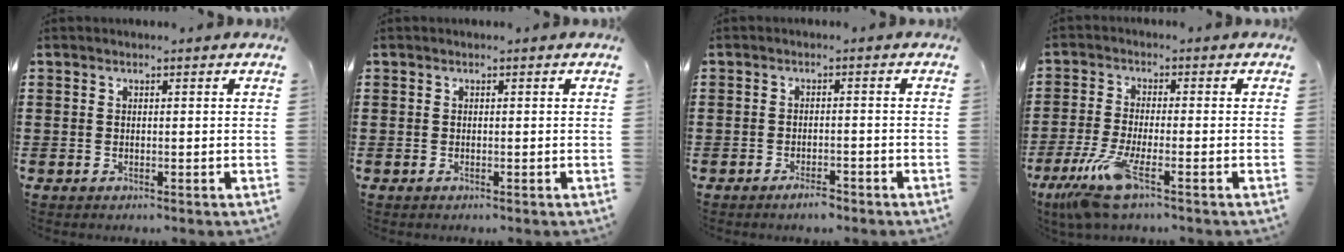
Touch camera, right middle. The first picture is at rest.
{"total": 0.0}
{"total": 2.2, "force": [-1.8, 0.6, 1.1], "torque": [-0.022, 0.002, -0.035]}
{"total": 7.0, "force": [-4.4, 1.0, 5.3], "torque": [-0.125, -0.023, -0.084]}